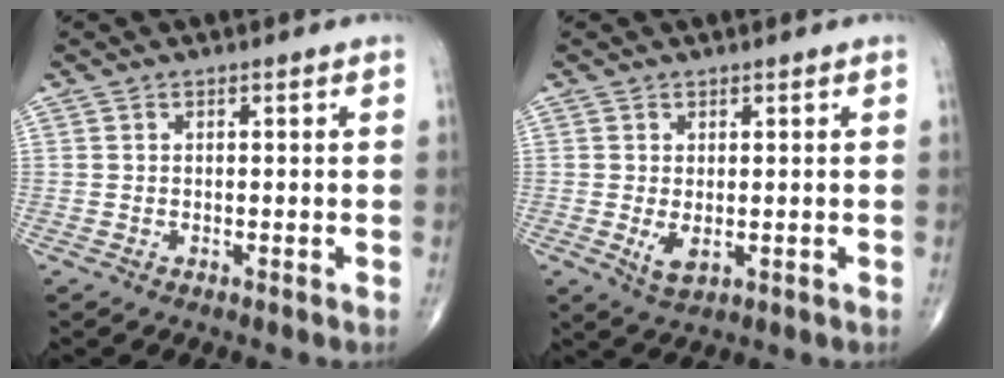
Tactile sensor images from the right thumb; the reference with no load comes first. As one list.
[{"total": 3.0, "force": [-0.3, 1.6, 2.6], "torque": [-0.041, -0.007, 0.003]}]